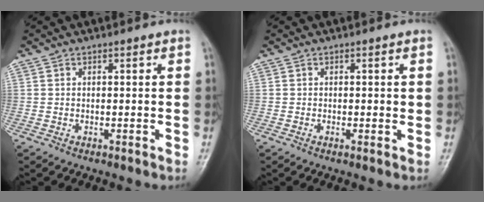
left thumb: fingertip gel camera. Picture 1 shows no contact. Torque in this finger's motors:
{"motor_torque": [-0.09, -0.10, -0.25, 0.00, 0.05]}